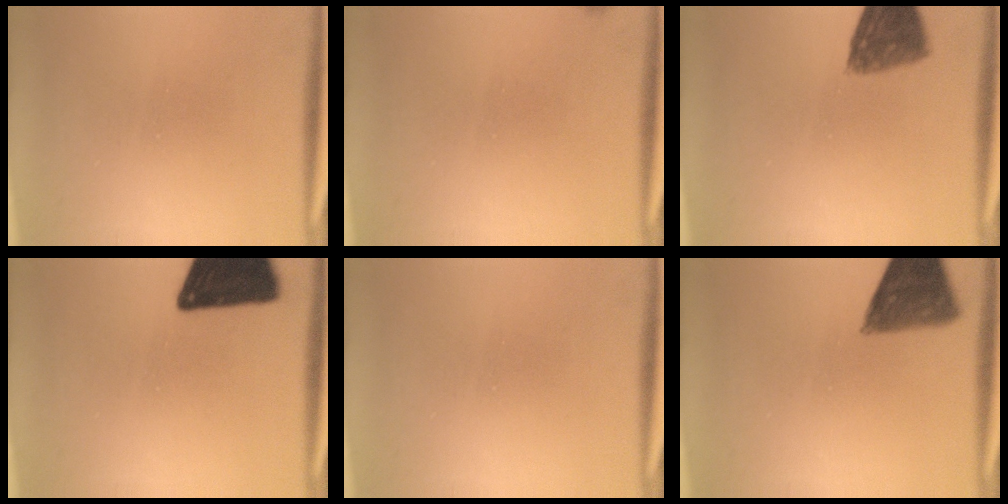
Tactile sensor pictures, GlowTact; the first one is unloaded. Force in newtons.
{"total": 1.0}
{"total": 7.9}
{"total": 19.5}
{"total": 0.0}
{"total": 8.6}